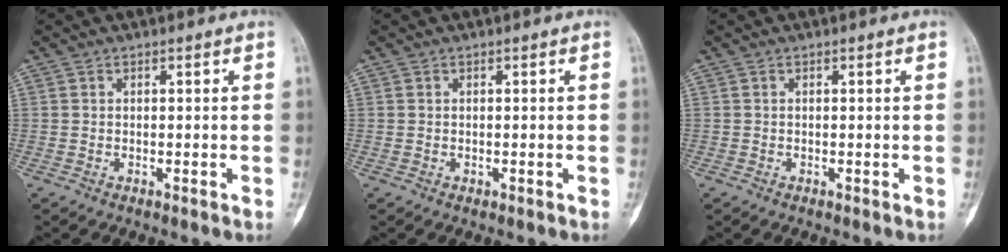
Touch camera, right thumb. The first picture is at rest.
{"total": 0.0}
{"total": 0.0}